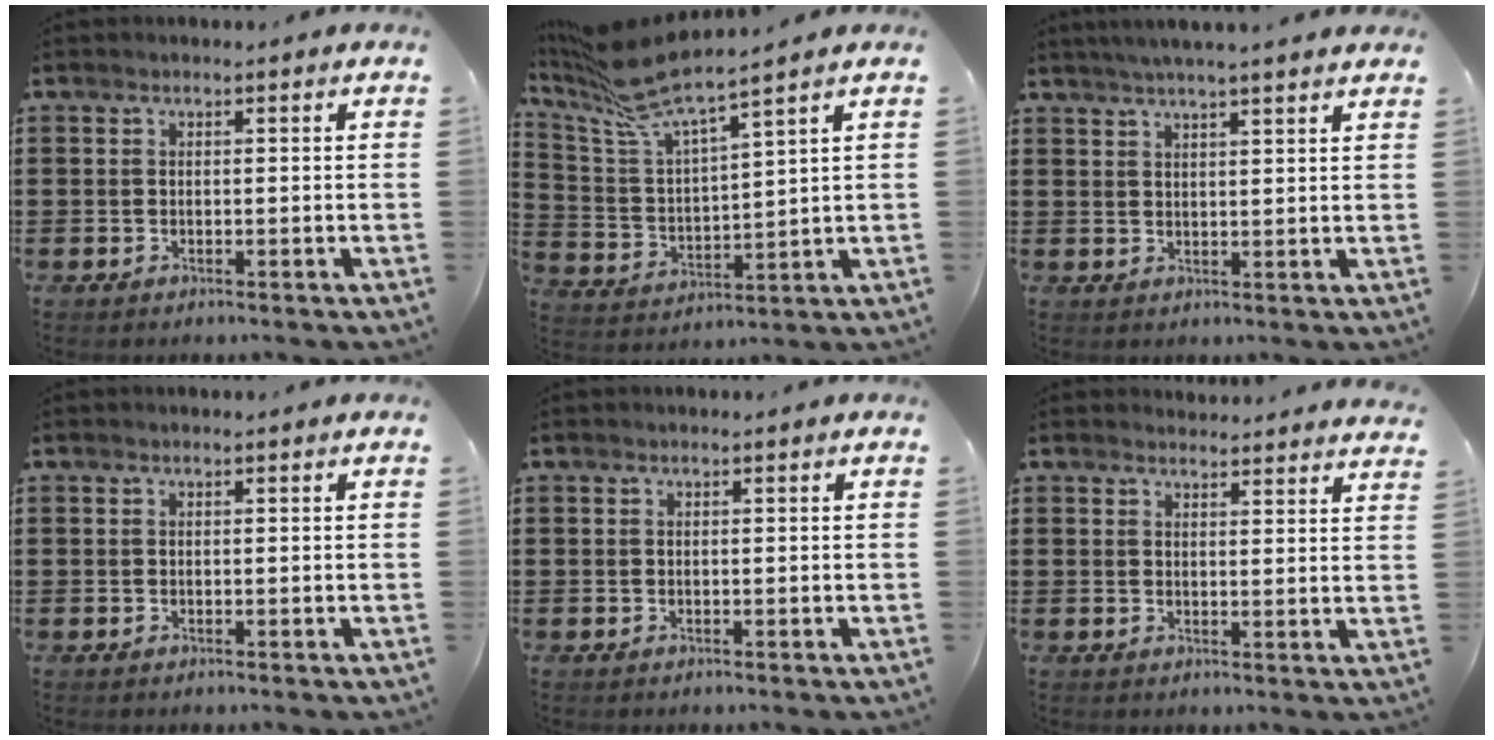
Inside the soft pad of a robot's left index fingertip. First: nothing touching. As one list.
[{"total": 8.4, "force": [7.4, 0.6, 3.9], "torque": [-0.111, -0.045, 0.126]}, {"total": 3.5, "force": [3.2, -0.6, 1.2], "torque": [-0.033, -0.007, 0.057]}, {"total": 0.0}, {"total": 0.0}, {"total": 2.8, "force": [2.8, -0.1, -0.2], "torque": [0.003, -0.016, 0.051]}]